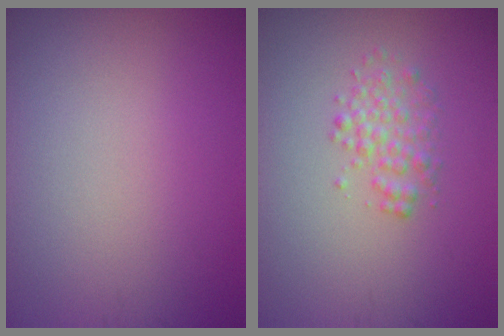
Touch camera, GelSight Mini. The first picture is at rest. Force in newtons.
{"total": 2.0, "press": 2.0, "slide": 0.1}